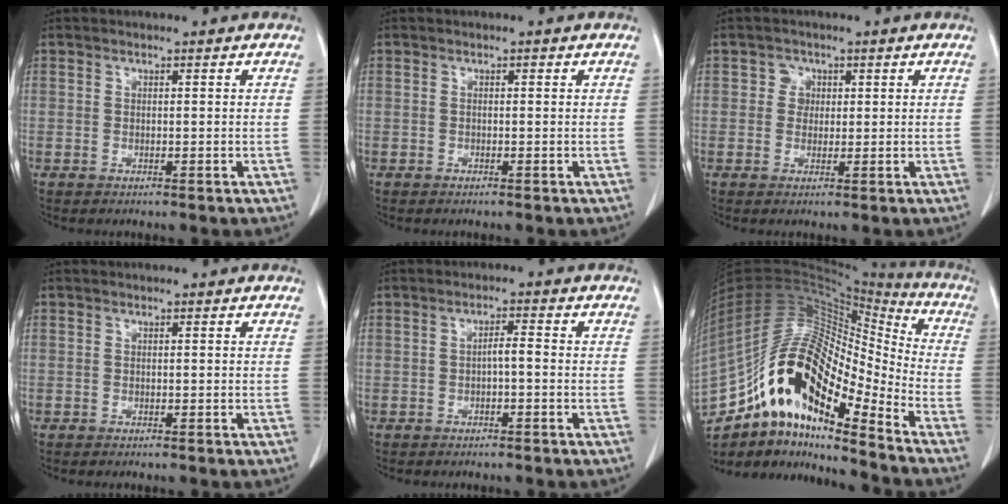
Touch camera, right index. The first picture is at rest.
{"total": 0.0}
{"total": 2.1, "force": [0.6, 2.0, 0.3], "torque": [0.003, 0.003, 0.007]}
{"total": 0.0}
{"total": 2.0, "force": [-0.5, 0.3, 1.9], "torque": [-0.030, 0.005, -0.009]}
{"total": 21.6, "force": [-13.8, 5.9, 15.6], "torque": [-0.314, 0.037, -0.242]}